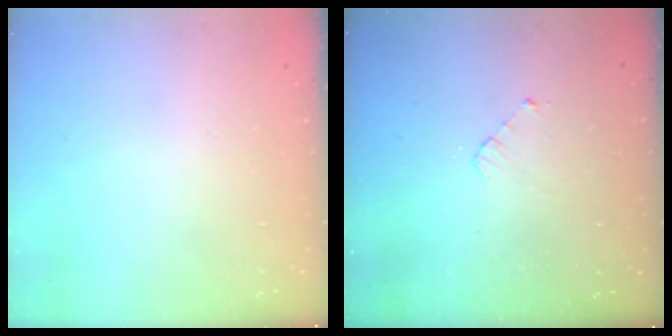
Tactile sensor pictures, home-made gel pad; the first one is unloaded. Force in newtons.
{"total": 3.0, "press": 3.0, "slide": 0.2}